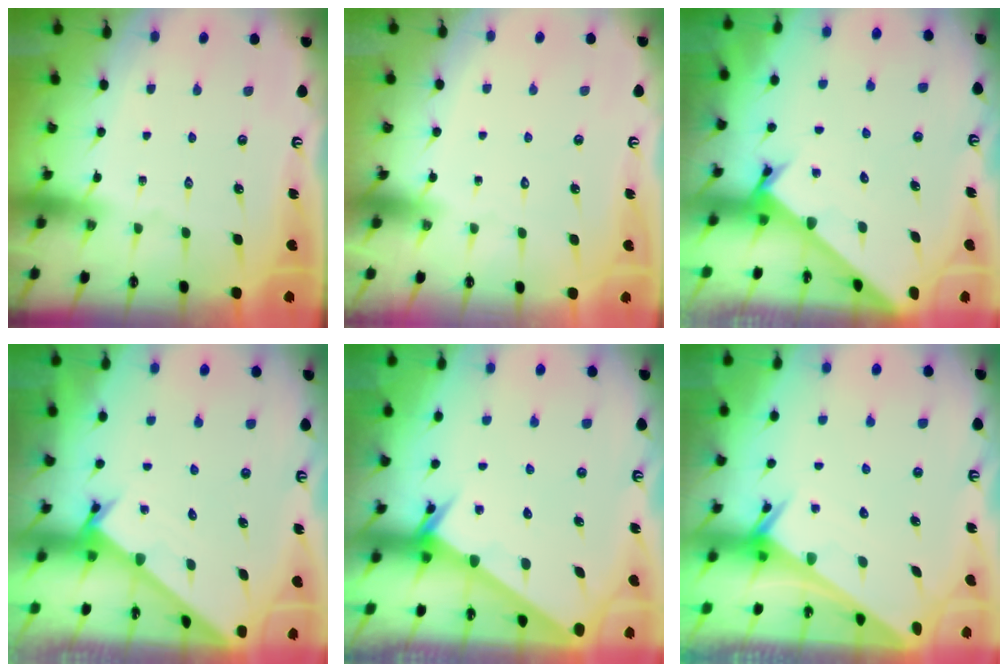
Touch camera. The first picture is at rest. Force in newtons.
{"total": 1.8, "press": 1.7, "slide": 0.1}
{"total": 2.3, "press": 2.3, "slide": 0.2}
{"total": 1.7, "press": 1.7, "slide": 0.1}
{"total": 2.6, "press": 2.6, "slide": 0.1}
{"total": 2.7, "press": 2.7, "slide": 0.1}